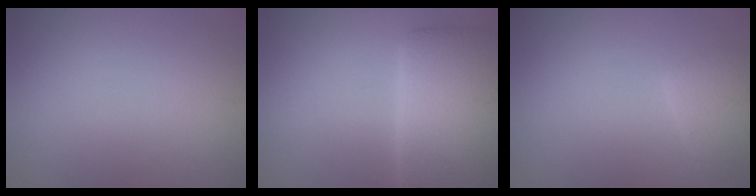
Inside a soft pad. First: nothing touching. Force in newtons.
{"total": 9.0, "press": 9.0, "slide": 0.3}
{"total": 1.9, "press": 1.9, "slide": 0.2}